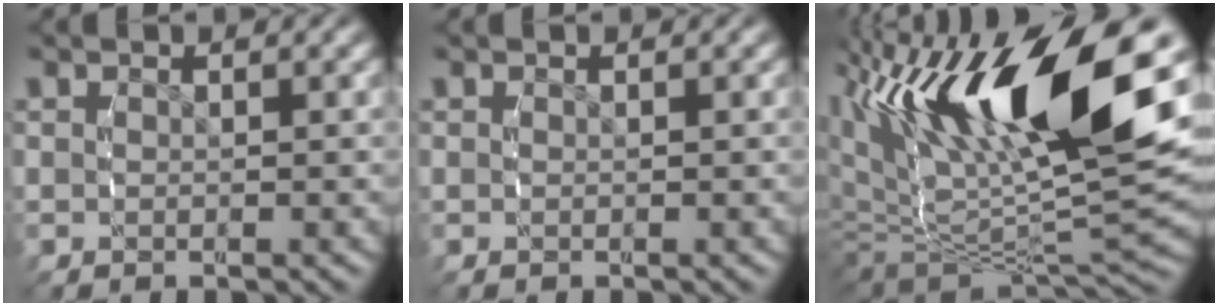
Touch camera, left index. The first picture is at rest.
{"total": 0.0}
{"total": 16.2, "force": [1.7, 8.9, 13.5], "torque": [-0.251, -0.018, 0.040]}